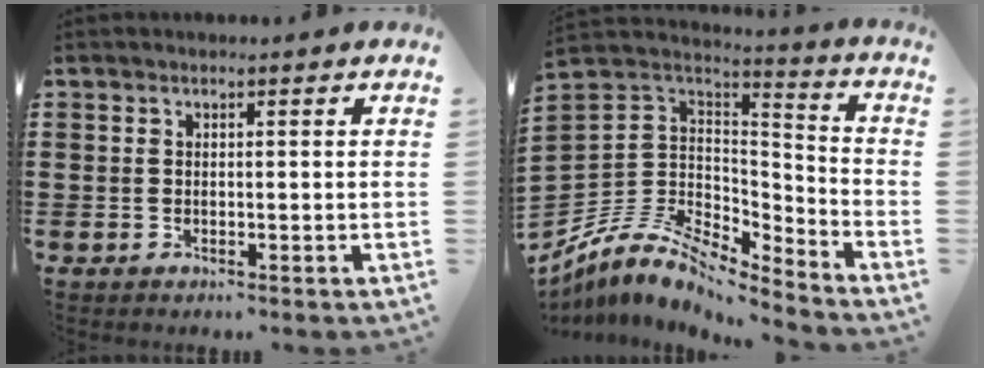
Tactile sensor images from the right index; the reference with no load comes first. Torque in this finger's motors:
{"motor_torque": [-0.68, 0.24, -0.68, -0.21]}